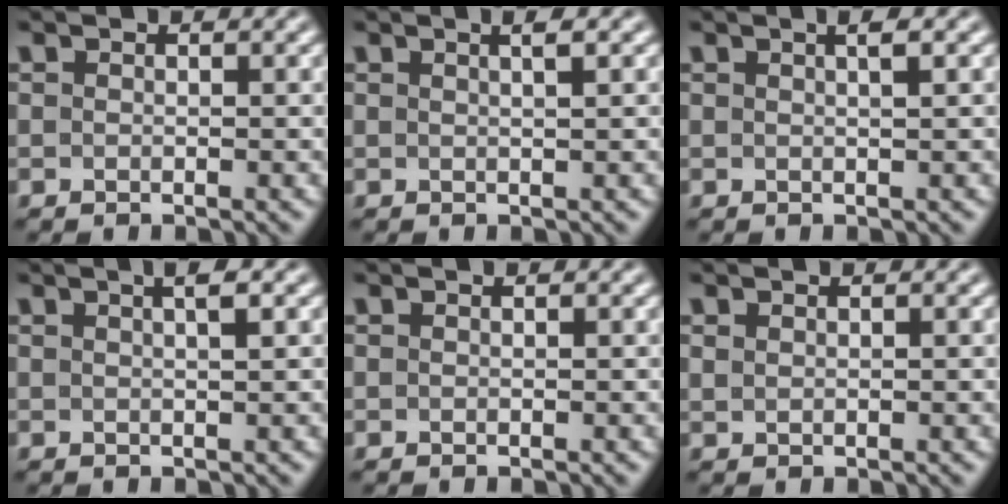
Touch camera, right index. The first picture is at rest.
{"total": 1.7, "force": [0.7, -0.7, 1.4], "torque": [-0.016, 0.001, 0.015]}
{"total": 1.8, "force": [0.8, -0.4, 1.6], "torque": [-0.018, 0.003, 0.014]}
{"total": 2.4, "force": [1.1, -0.2, 2.2], "torque": [-0.023, 0.007, 0.018]}
{"total": 0.0}
{"total": 0.7, "force": [0.6, -0.4, 0.2], "torque": [0.002, -0.002, 0.018]}